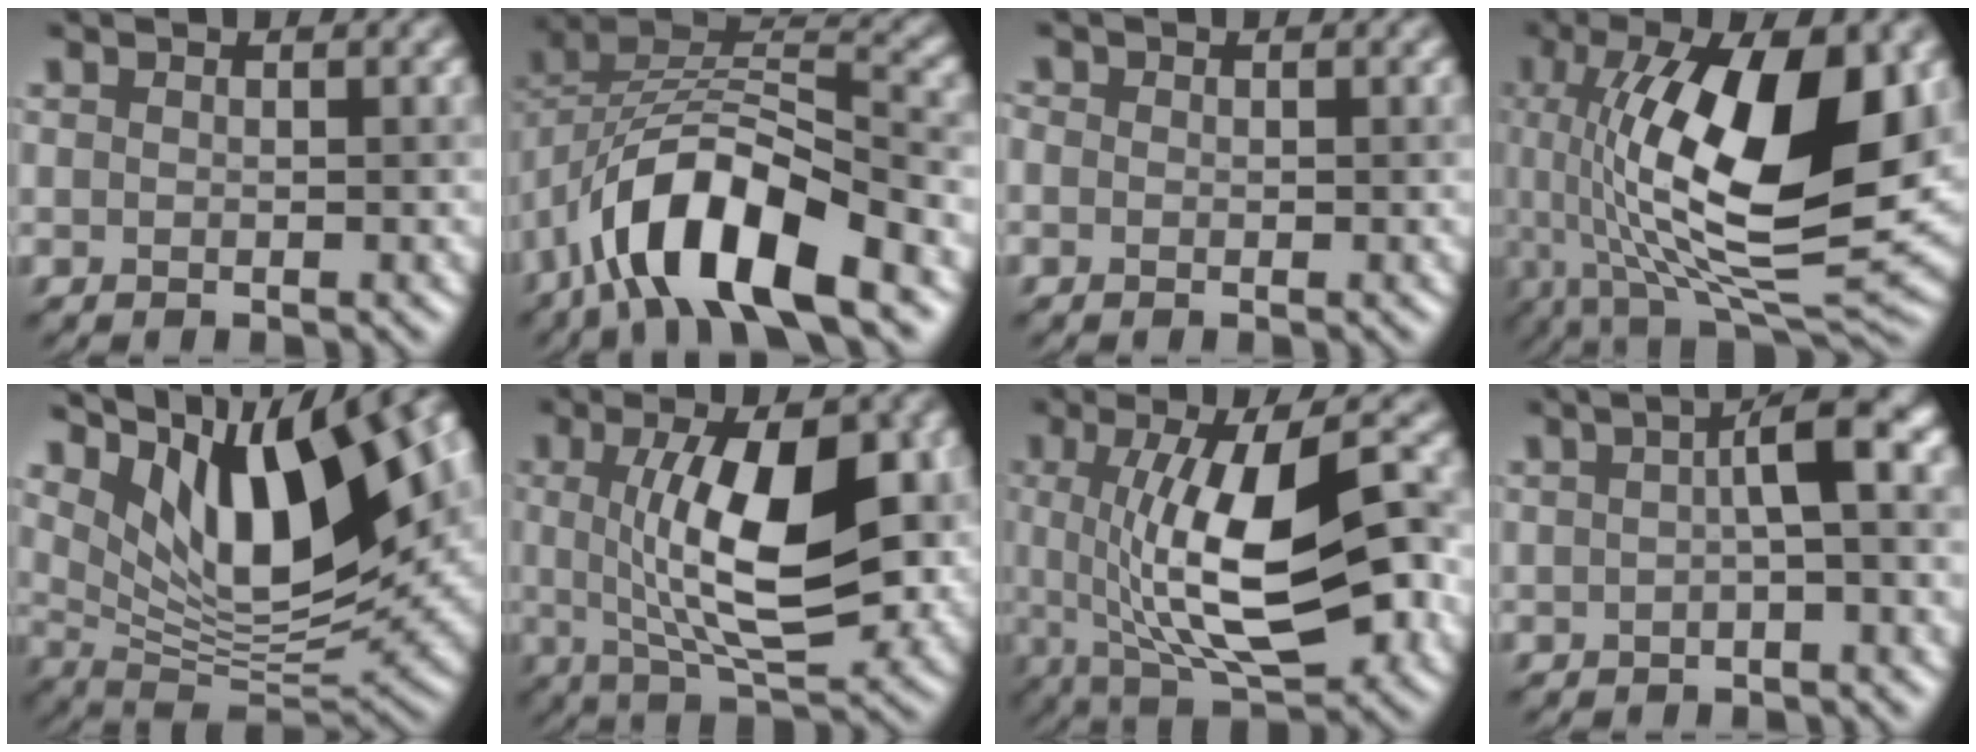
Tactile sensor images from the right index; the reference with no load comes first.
{"total": 10.6, "force": [-5.4, 4.4, 8.1], "torque": [-0.142, 0.016, -0.101]}
{"total": 1.1, "force": [0.3, 0.9, 0.5], "torque": [-0.010, 0.004, -0.007]}
{"total": 15.7, "force": [2.6, 6.1, 14.3], "torque": [-0.245, 0.005, 0.043]}
{"total": 12.9, "force": [5.8, 5.1, 10.3], "torque": [-0.159, 0.010, 0.106]}
{"total": 10.8, "force": [1.1, 3.6, 10.1], "torque": [-0.149, 0.007, 0.021]}
{"total": 11.7, "force": [0.1, 4.0, 11.0], "torque": [-0.167, 0.008, 0.002]}
{"total": 3.7, "force": [0.3, 0.6, 3.6], "torque": [-0.050, 0.019, 0.003]}